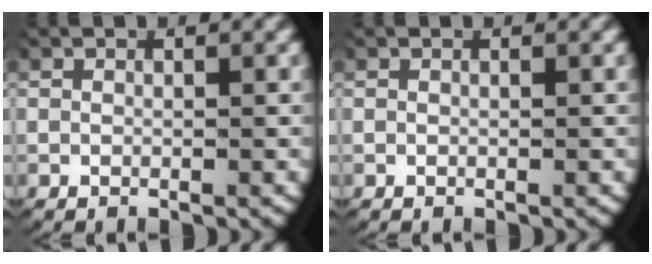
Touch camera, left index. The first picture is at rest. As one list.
[{"total": 0.0}]